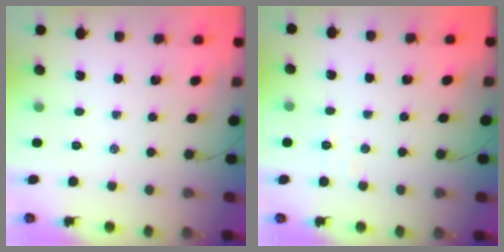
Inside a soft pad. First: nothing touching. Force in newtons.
{"total": 2.4, "press": 2.3, "slide": 0.6}